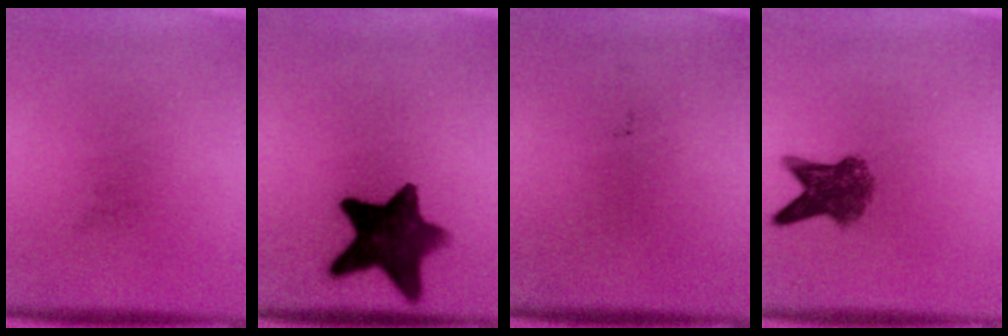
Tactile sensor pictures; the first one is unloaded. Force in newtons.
{"total": 12.4}
{"total": 0.0}
{"total": 5.7}